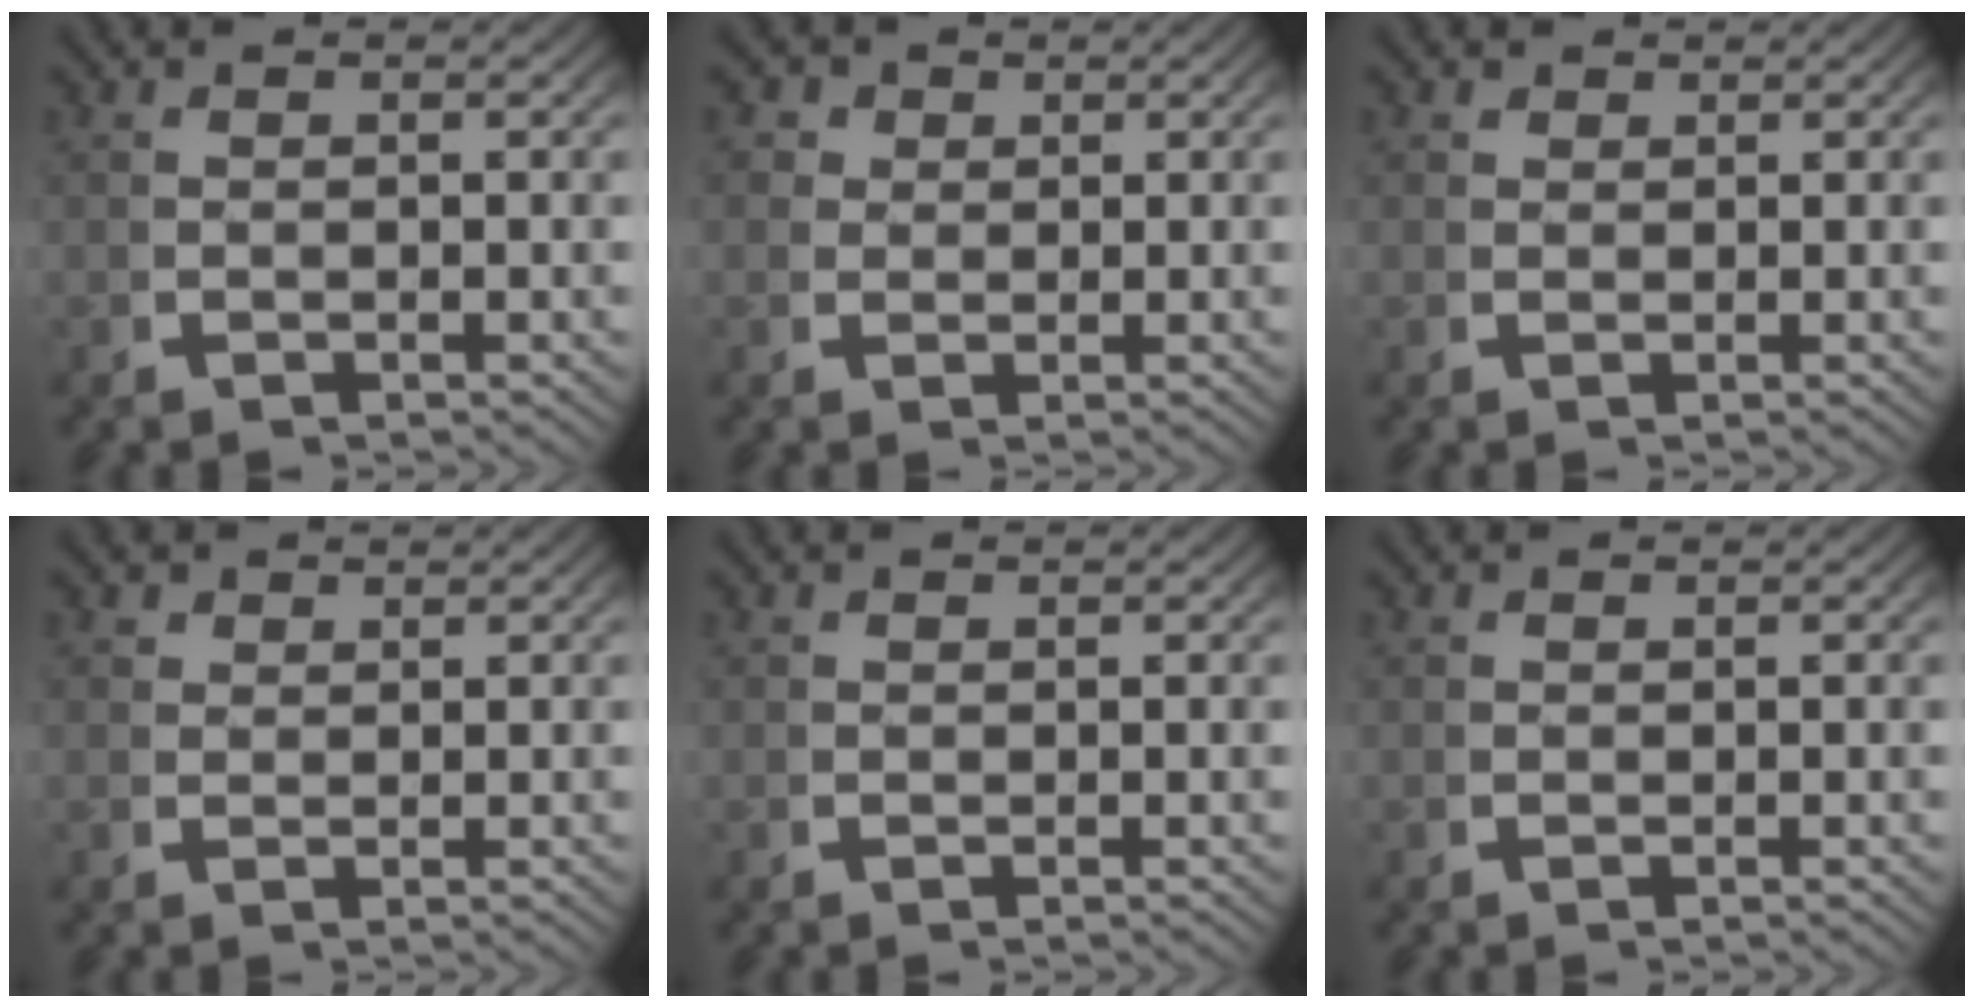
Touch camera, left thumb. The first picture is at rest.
{"total": 2.9, "force": [1.4, 2.3, 1.0], "torque": [-0.026, -0.010, 0.025]}
{"total": 1.3, "force": [1.2, 0.5, 0.2], "torque": [0.000, -0.003, 0.024]}
{"total": 1.6, "force": [1.3, 0.8, 0.3], "torque": [-0.003, -0.006, 0.027]}
{"total": 0.0}
{"total": 0.0}